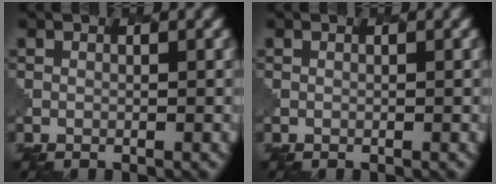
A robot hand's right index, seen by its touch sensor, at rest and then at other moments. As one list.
[{"total": 0.0}]